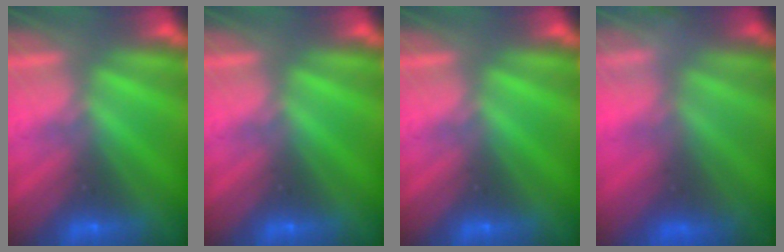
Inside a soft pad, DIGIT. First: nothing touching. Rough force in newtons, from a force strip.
{"total": 0.0}
{"total": 0.0}
{"total": 7.5}